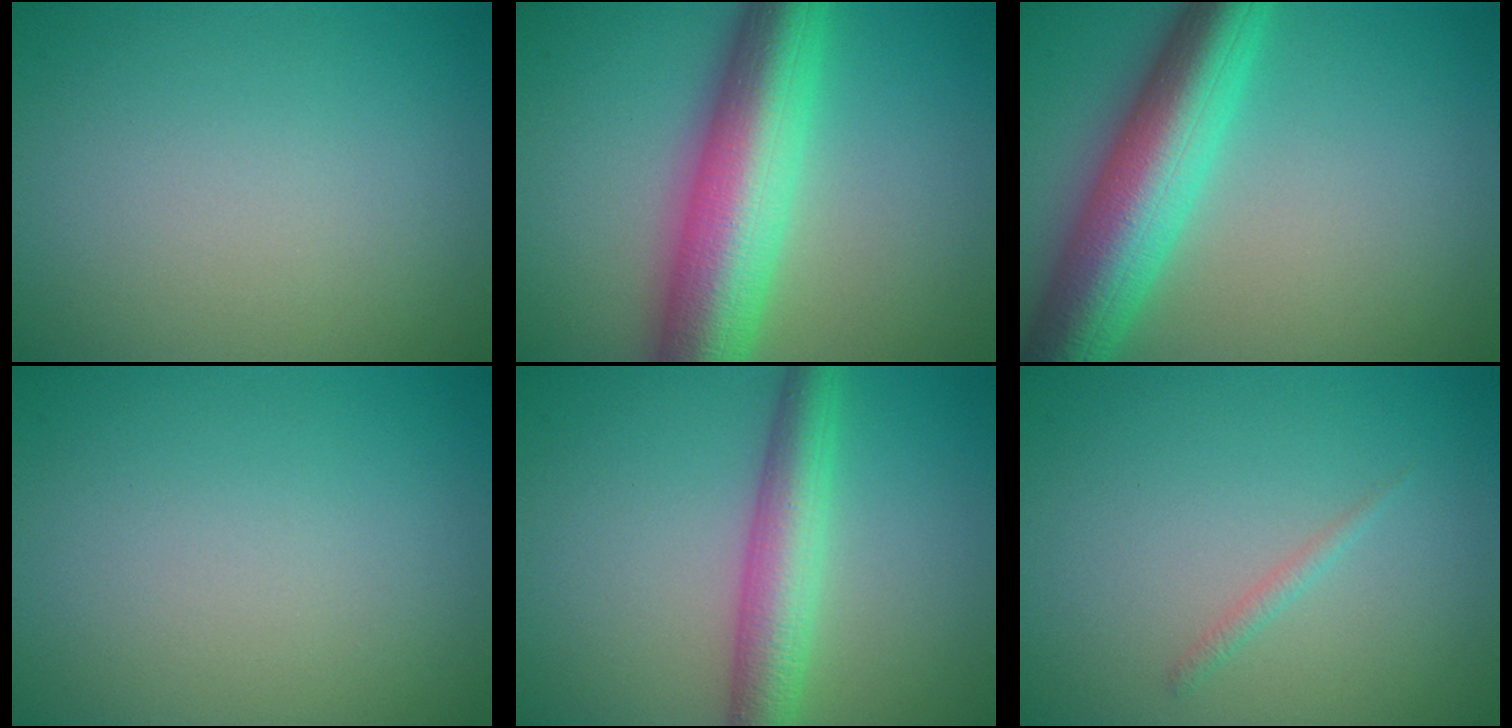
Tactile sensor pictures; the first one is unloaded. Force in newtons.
{"total": 10.3, "press": 10.3, "slide": 0.2}
{"total": 9.2, "press": 9.2, "slide": 0.2}
{"total": 0.0}
{"total": 4.9, "press": 4.9, "slide": 0.1}
{"total": 0.7, "press": 0.7, "slide": 0.0}